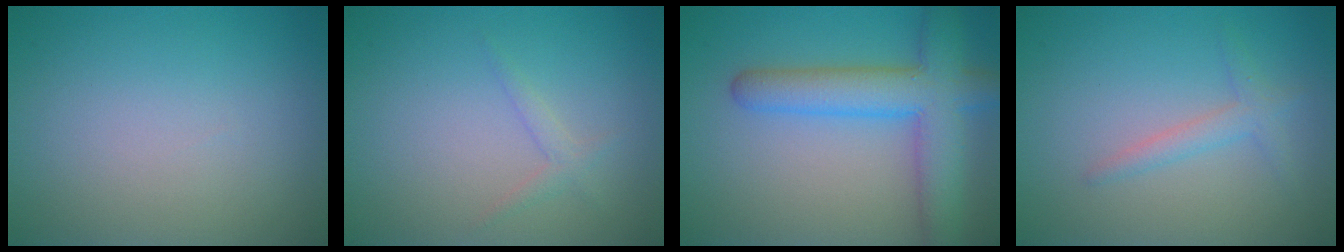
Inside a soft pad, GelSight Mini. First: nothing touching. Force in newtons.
{"total": 1.1, "press": 1.1, "slide": 0.1}
{"total": 6.6, "press": 6.6, "slide": 0.4}
{"total": 1.7, "press": 1.7, "slide": 0.1}